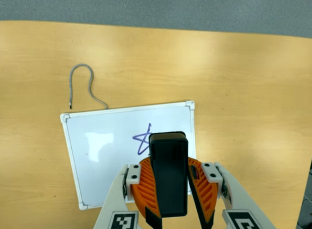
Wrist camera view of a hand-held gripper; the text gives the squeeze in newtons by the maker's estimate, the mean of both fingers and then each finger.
{"total": 11.8, "left": 11.5, "right": 12.0}